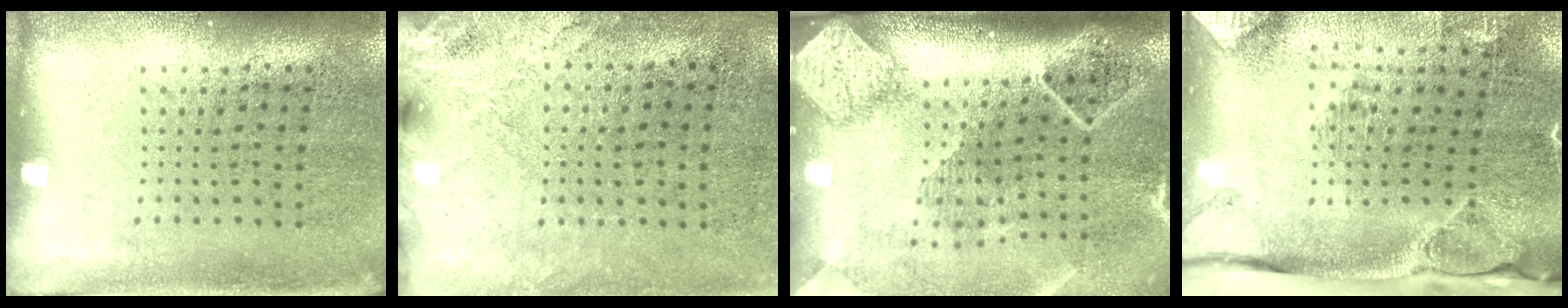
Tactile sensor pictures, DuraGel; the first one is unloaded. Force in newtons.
{"total": 2.5, "press": 2.1, "slide": 1.4}
{"total": 2.6, "press": 1.9, "slide": 1.8}
{"total": 3.0, "press": 2.3, "slide": 1.9}